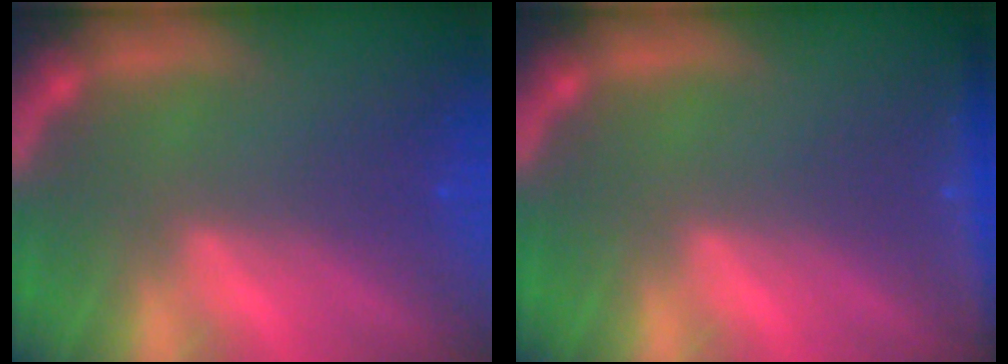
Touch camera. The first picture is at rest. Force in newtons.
{"total": 3.5}